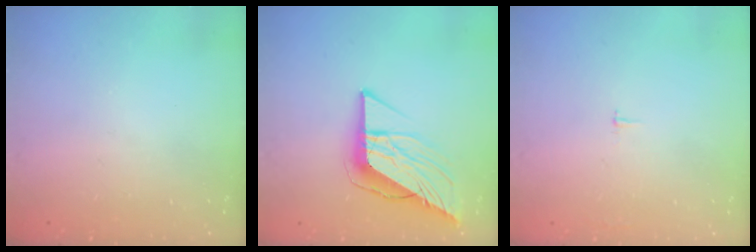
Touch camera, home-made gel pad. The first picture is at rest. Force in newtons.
{"total": 11.4, "press": 11.3, "slide": 1.3}
{"total": 1.8, "press": 1.8, "slide": 0.1}